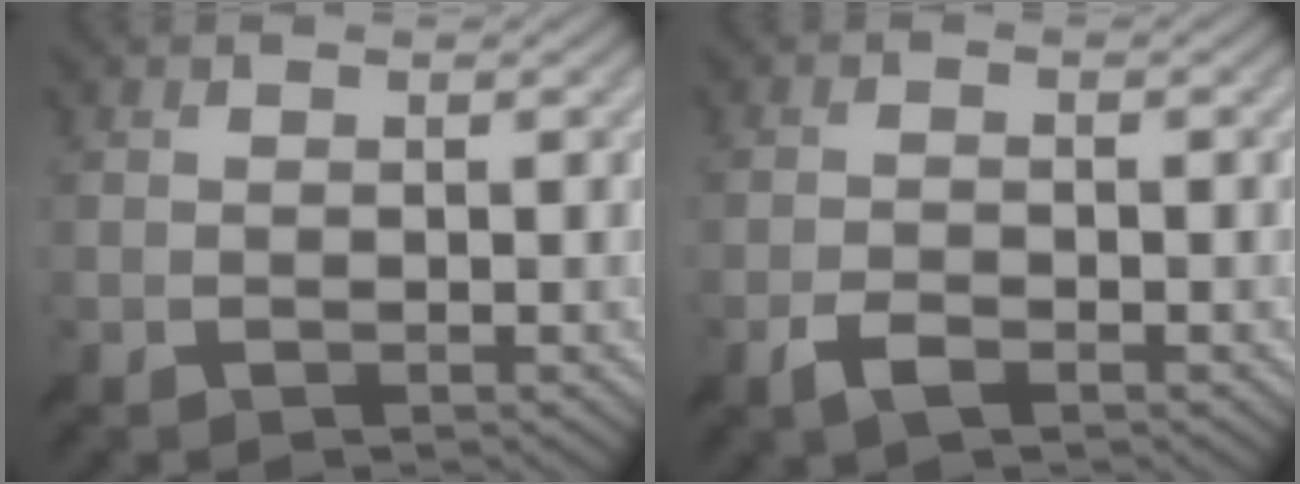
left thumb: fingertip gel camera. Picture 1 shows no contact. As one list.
[{"total": 2.5, "force": [-1.6, 0.8, 1.7], "torque": [-0.036, -0.001, -0.032]}]